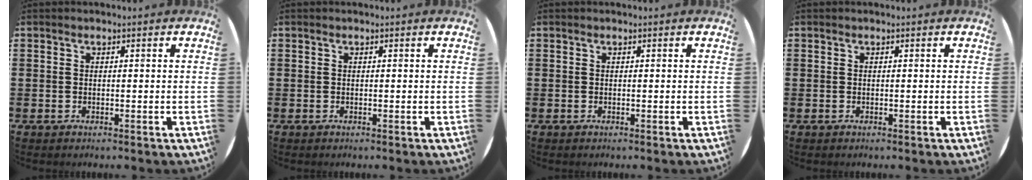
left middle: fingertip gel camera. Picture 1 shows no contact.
{"total": 0.0}
{"total": 0.0}
{"total": 0.0}